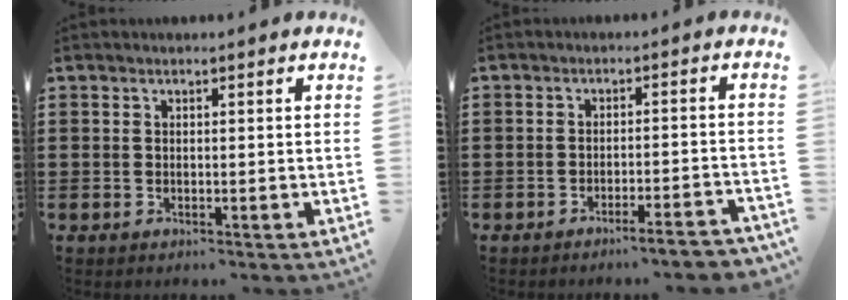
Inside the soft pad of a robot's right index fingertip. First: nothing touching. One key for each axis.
{"total": 3.4, "fx": -3.0, "fy": 0.0, "fz": 1.5, "tx": -0.025, "ty": -0.005, "tz": -0.058}